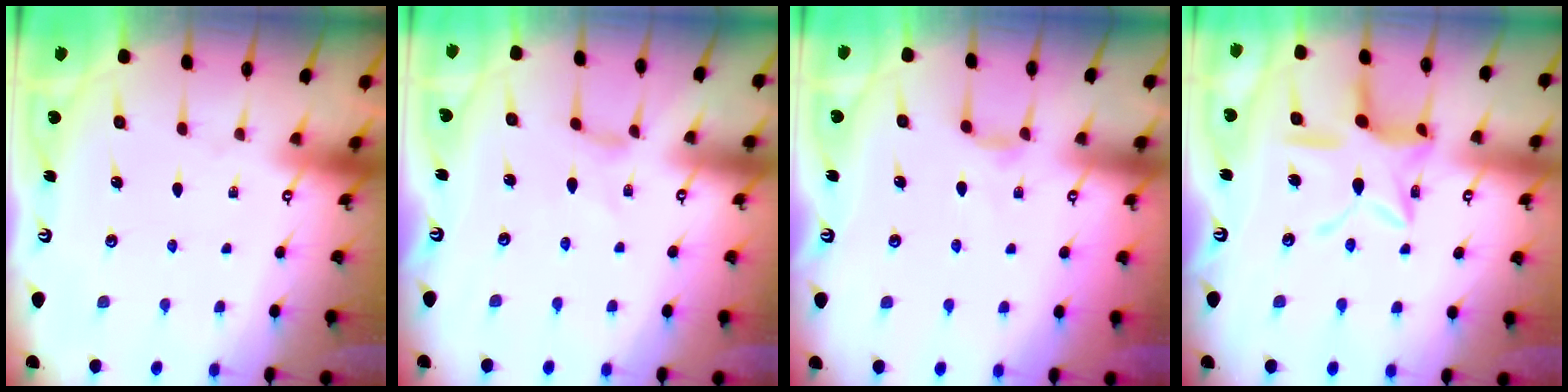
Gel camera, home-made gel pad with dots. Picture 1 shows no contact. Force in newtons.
{"total": 0.0}
{"total": 2.7, "press": 2.6, "slide": 0.5}
{"total": 13.6, "press": 13.6, "slide": 1.1}